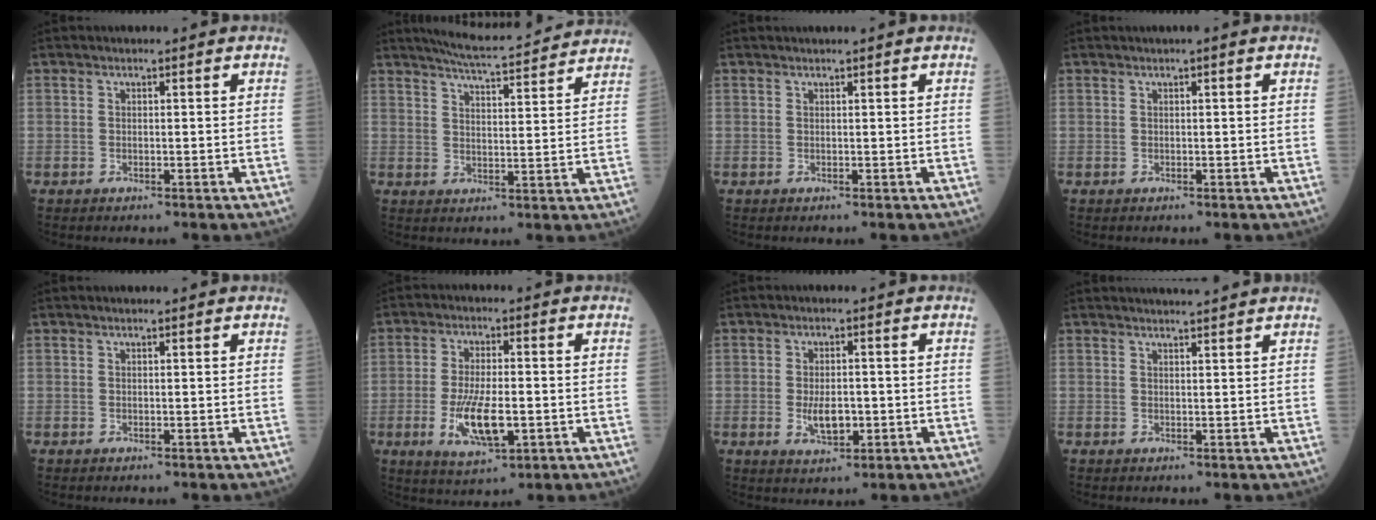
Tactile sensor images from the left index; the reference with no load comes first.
{"total": 13.4, "force": [12.6, 0.7, 4.6], "torque": [-0.077, 0.016, 0.166]}
{"total": 1.1, "force": [0.9, -0.2, 0.5], "torque": [-0.005, 0.014, 0.021]}
{"total": 0.6, "force": [0.3, 0.0, 0.6], "torque": [-0.008, 0.003, 0.004]}
{"total": 1.1, "force": [-1.0, -0.2, -0.4], "torque": [0.006, 0.006, -0.012]}
{"total": 8.7, "force": [-2.4, 2.8, 7.9], "torque": [-0.159, -0.014, -0.036]}
{"total": 4.5, "force": [-1.0, 2.1, 3.8], "torque": [-0.073, -0.005, -0.012]}
{"total": 4.7, "force": [4.4, -0.4, 1.6], "torque": [-0.020, 0.019, 0.055]}